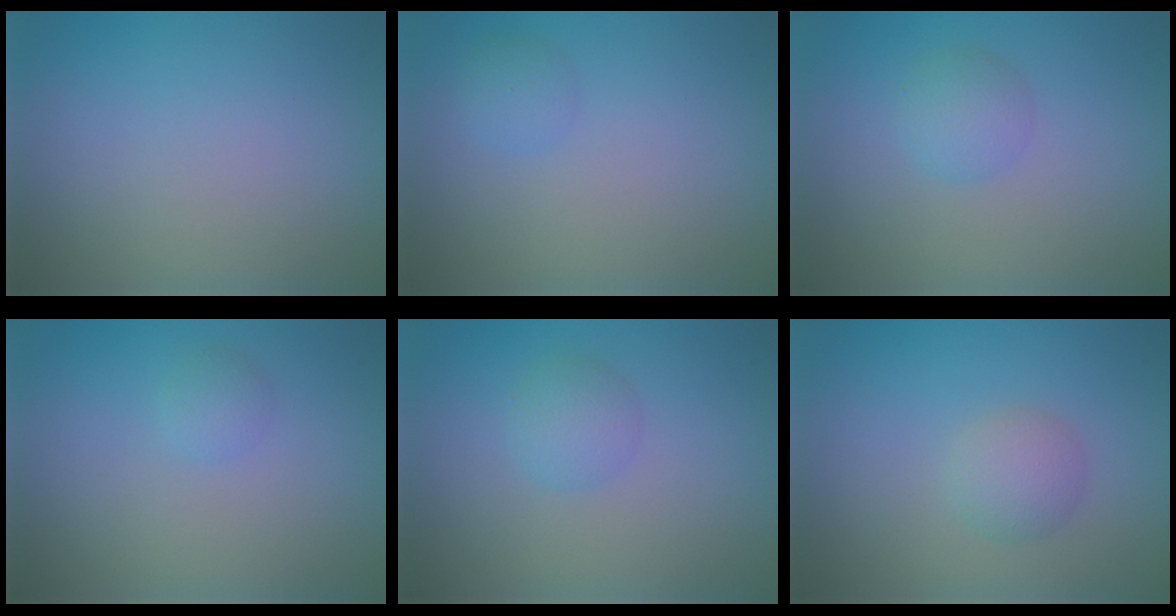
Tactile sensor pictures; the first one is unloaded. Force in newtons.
{"total": 1.3, "press": 1.2, "slide": 0.1}
{"total": 2.0, "press": 2.0, "slide": 0.1}
{"total": 1.1, "press": 1.1, "slide": 0.1}
{"total": 2.0, "press": 2.0, "slide": 0.1}
{"total": 2.2, "press": 2.2, "slide": 0.2}